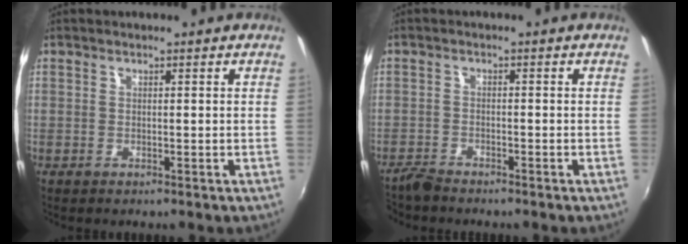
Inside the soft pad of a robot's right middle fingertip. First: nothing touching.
{"total": 2.8, "force": [-2.7, 0.5, 0.4], "torque": [-0.018, -0.008, -0.058]}